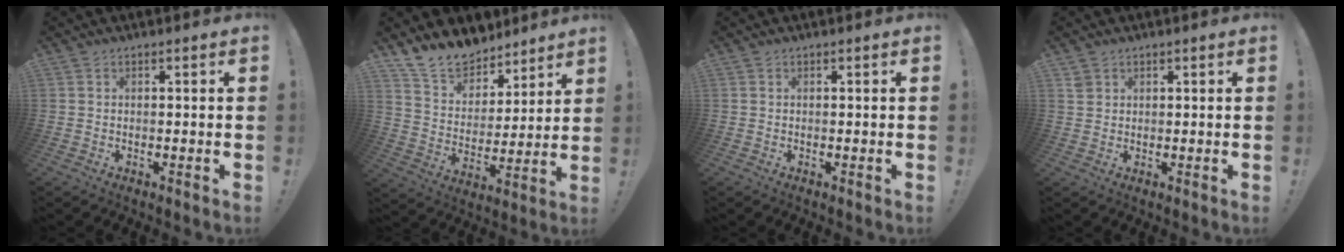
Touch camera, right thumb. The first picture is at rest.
{"total": 13.9, "force": [11.7, 6.9, 3.0], "torque": [-0.059, -0.094, 0.220]}
{"total": 0.0}
{"total": 2.0, "force": [1.4, 1.4, 0.5], "torque": [-0.008, -0.003, 0.027]}